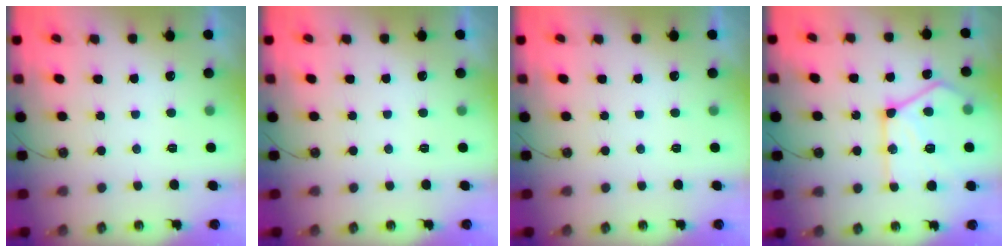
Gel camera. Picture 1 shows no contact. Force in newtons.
{"total": 0.0}
{"total": 0.0}
{"total": 19.3, "press": 19.2, "slide": 2.1}